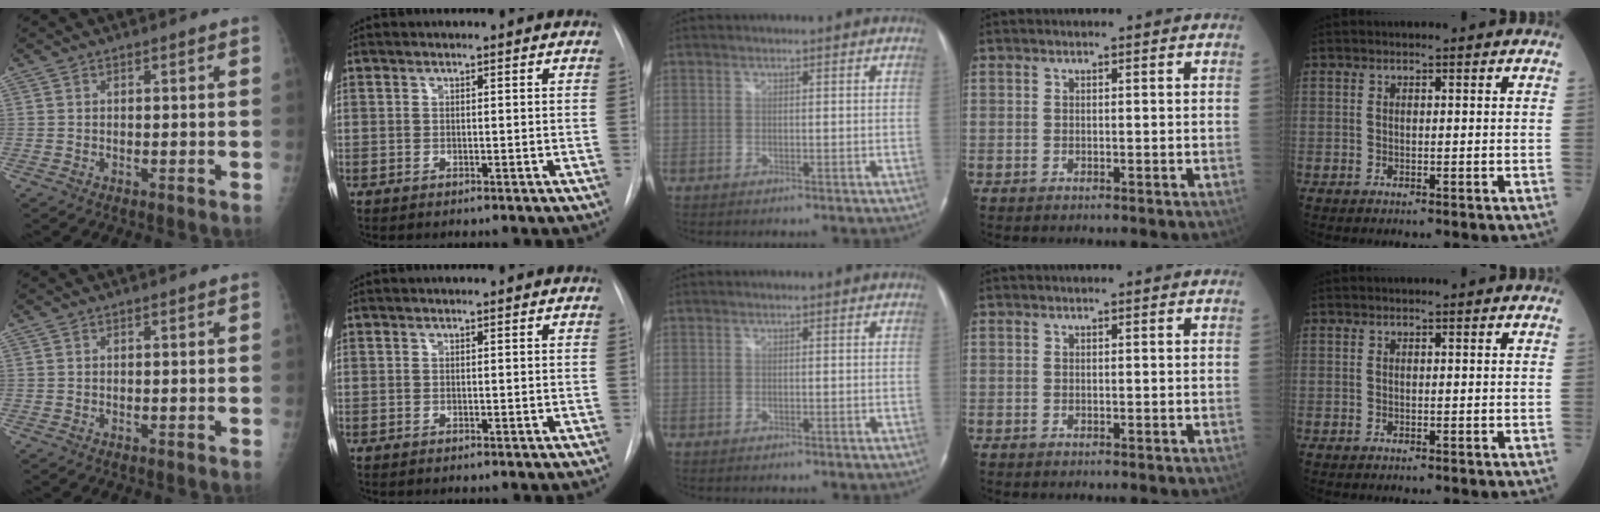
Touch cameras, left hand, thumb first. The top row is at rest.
{}